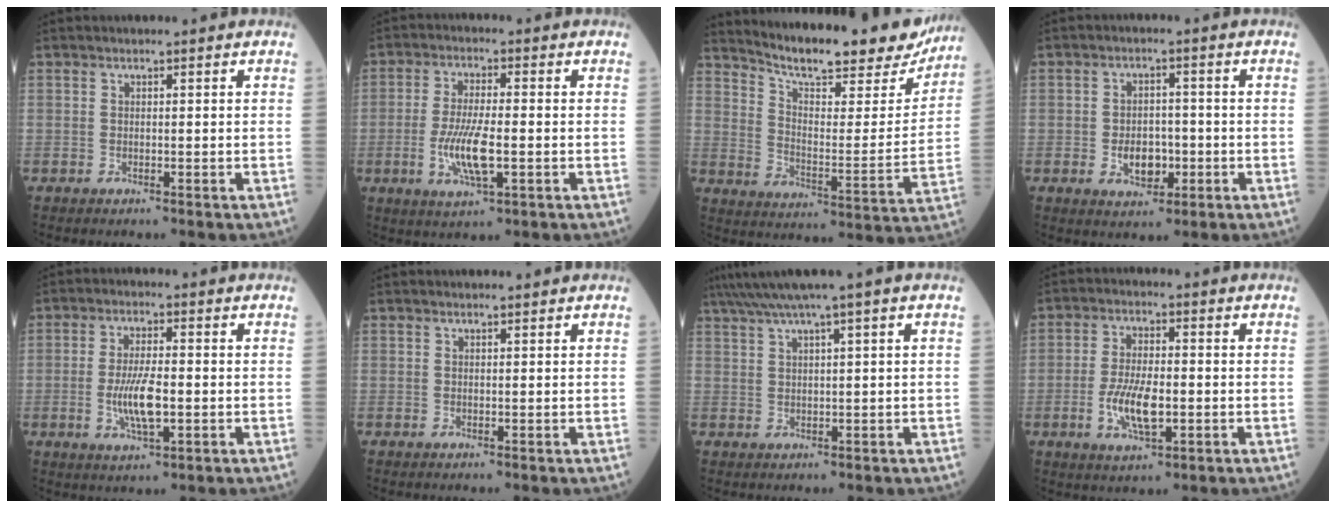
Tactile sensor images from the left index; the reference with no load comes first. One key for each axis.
{"total": 7.3, "fx": -1.7, "fy": 1.5, "fz": 6.9, "tx": -0.146, "ty": -0.011, "tz": -0.033}
{"total": 22.1, "fx": 19.6, "fy": 4.5, "fz": 9.4, "tx": -0.139, "ty": -0.028, "tz": 0.264}
{"total": 4.8, "fx": -1.3, "fy": 3.2, "fz": 3.3, "tx": -0.056, "ty": 0.004, "tz": -0.017}
{"total": 6.3, "fx": -1.1, "fy": 1.5, "fz": 6.1, "tx": -0.127, "ty": -0.007, "tz": -0.021}
{"total": 1.3, "fx": 1.3, "fy": 0.0, "fz": 0.1, "tx": -0.003, "ty": 0.008, "tz": 0.020}
{"total": 6.3, "fx": 4.4, "fy": -1.3, "fz": 4.3, "tx": -0.078, "ty": 0.028, "tz": 0.079}
{"total": 7.2, "fx": -1.7, "fy": 2.5, "fz": 6.5, "tx": -0.136, "ty": -0.005, "tz": -0.030}